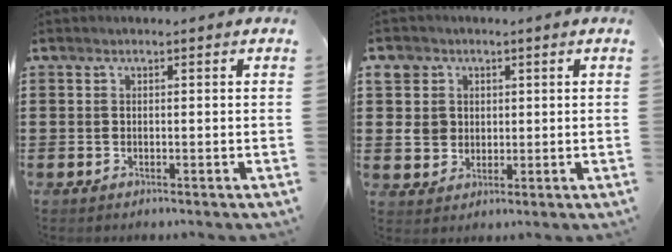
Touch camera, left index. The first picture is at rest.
{"total": 5.6, "force": [1.2, 5.2, 1.5], "torque": [-0.058, 0.016, 0.022]}